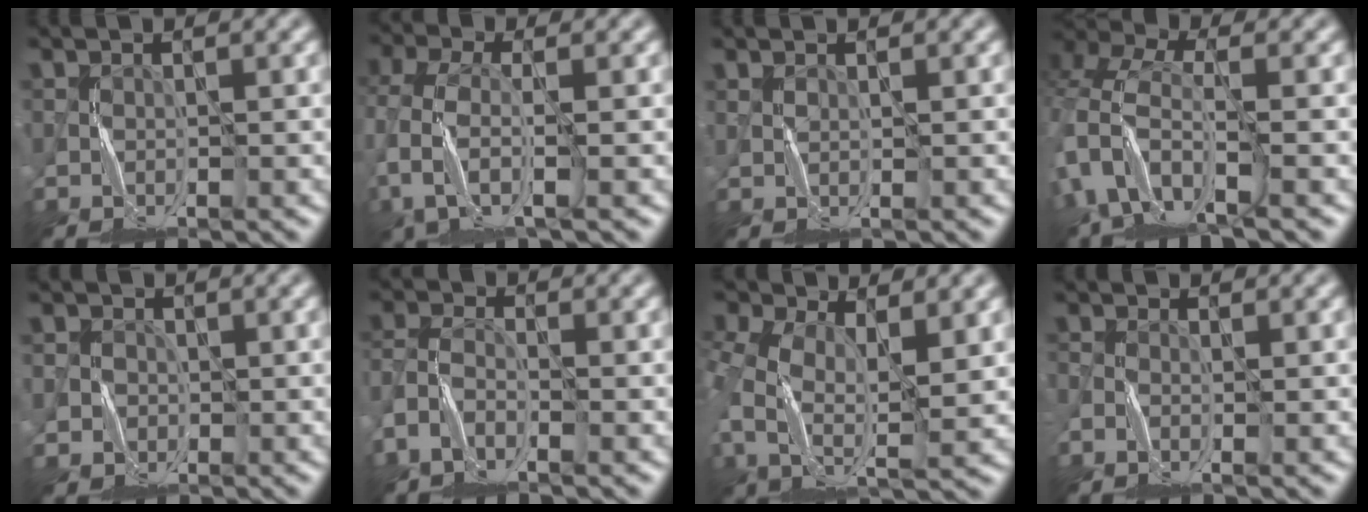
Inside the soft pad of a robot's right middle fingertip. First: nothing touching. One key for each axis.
{"total": 4.5, "fx": -1.5, "fy": 2.1, "fz": 3.7, "tx": -0.098, "ty": -0.001, "tz": -0.037}
{"total": 0.7, "fx": 0.3, "fy": 0.2, "fz": 0.6, "tx": -0.015, "ty": -0.004, "tz": 0.008}
{"total": 7.6, "fx": -3.1, "fy": 4.2, "fz": 5.6, "tx": -0.131, "ty": -0.012, "tz": -0.067}
{"total": 2.3, "fx": -0.3, "fy": 2.3, "fz": 0.1, "tx": 0.002, "ty": -0.001, "tz": -0.011}
{"total": 2.7, "fx": -2.2, "fy": 0.9, "fz": 1.3, "tx": -0.034, "ty": 0.002, "tz": -0.055}
{"total": 8.5, "fx": -0.2, "fy": 5.5, "fz": 6.5, "tx": -0.183, "ty": -0.017, "tz": -0.002}
{"total": 1.3, "fx": -1.0, "fy": 0.6, "fz": 0.7, "tx": -0.015, "ty": -0.001, "tz": -0.022}